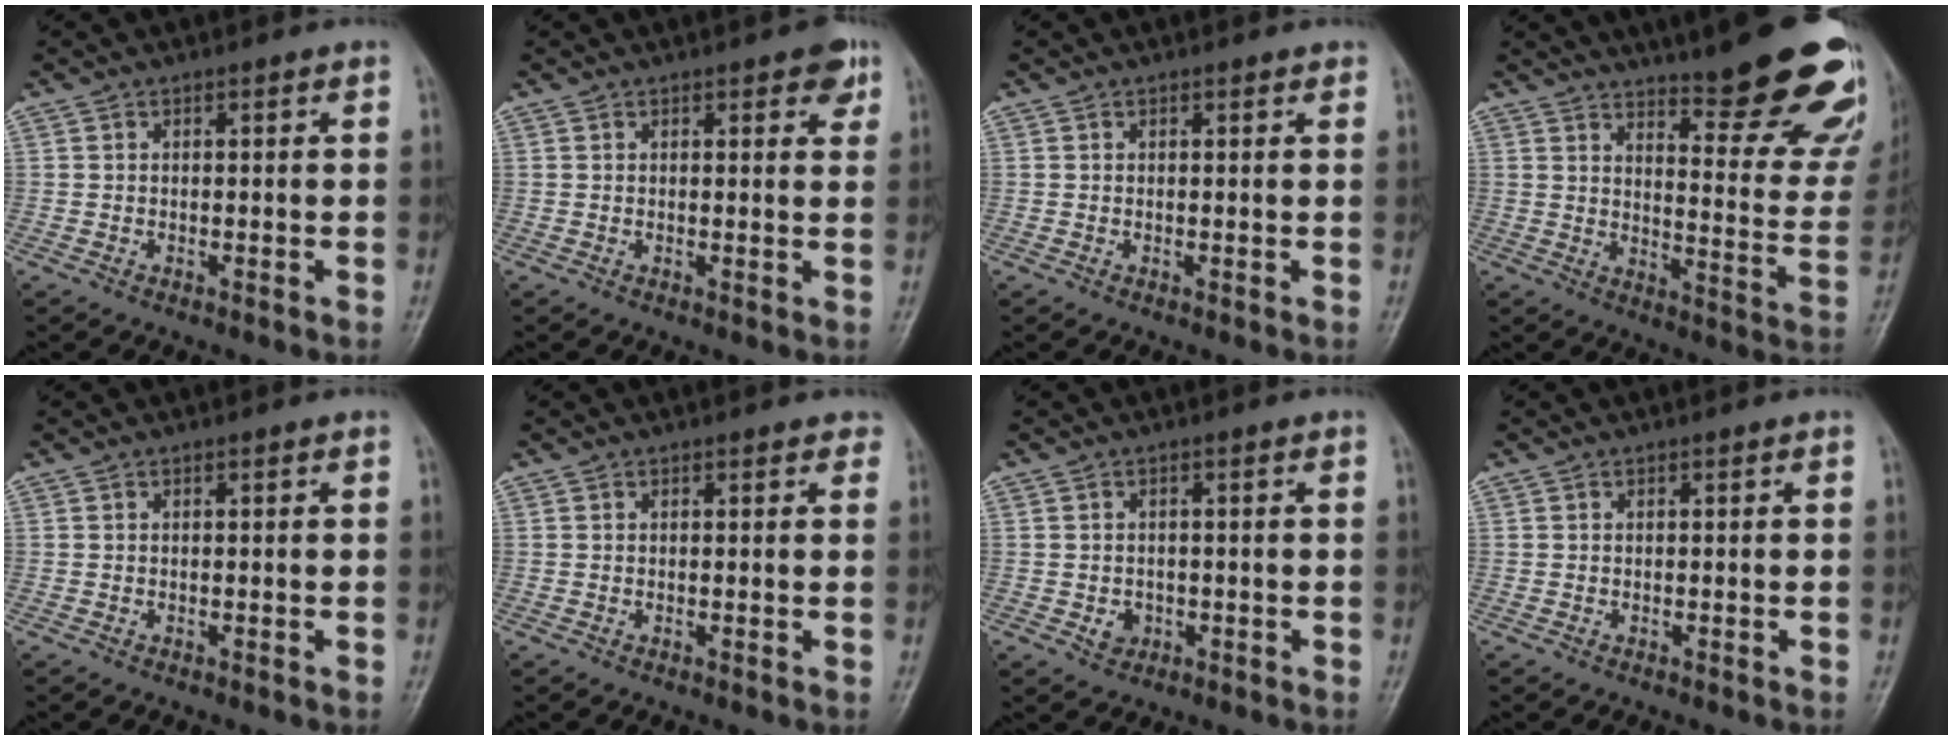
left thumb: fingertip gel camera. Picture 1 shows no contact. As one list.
[{"total": 4.0, "force": [2.2, 1.6, 2.9], "torque": [-0.022, -0.006, 0.021]}, {"total": 0.9, "force": [0.7, 0.3, 0.5], "torque": [-0.007, -0.001, 0.006]}, {"total": 26.7, "force": [19.1, 6.8, 17.5], "torque": [-0.182, -0.114, 0.239]}, {"total": 0.0}, {"total": 1.6, "force": [1.3, 0.8, 0.7], "torque": [0.007, -0.001, 0.006]}, {"total": 2.3, "force": [-0.6, 2.0, 0.9], "torque": [-0.005, 0.003, -0.002]}, {"total": 0.0}]